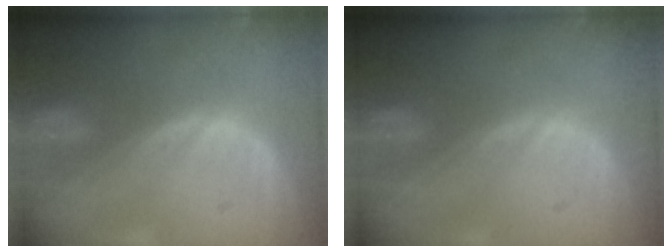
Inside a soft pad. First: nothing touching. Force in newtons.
{"total": 0.0}